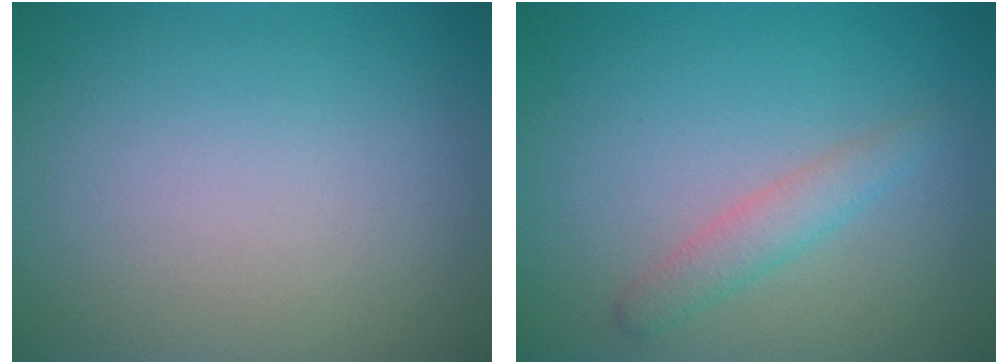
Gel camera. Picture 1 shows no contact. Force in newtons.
{"total": 2.0, "press": 2.0, "slide": 0.1}